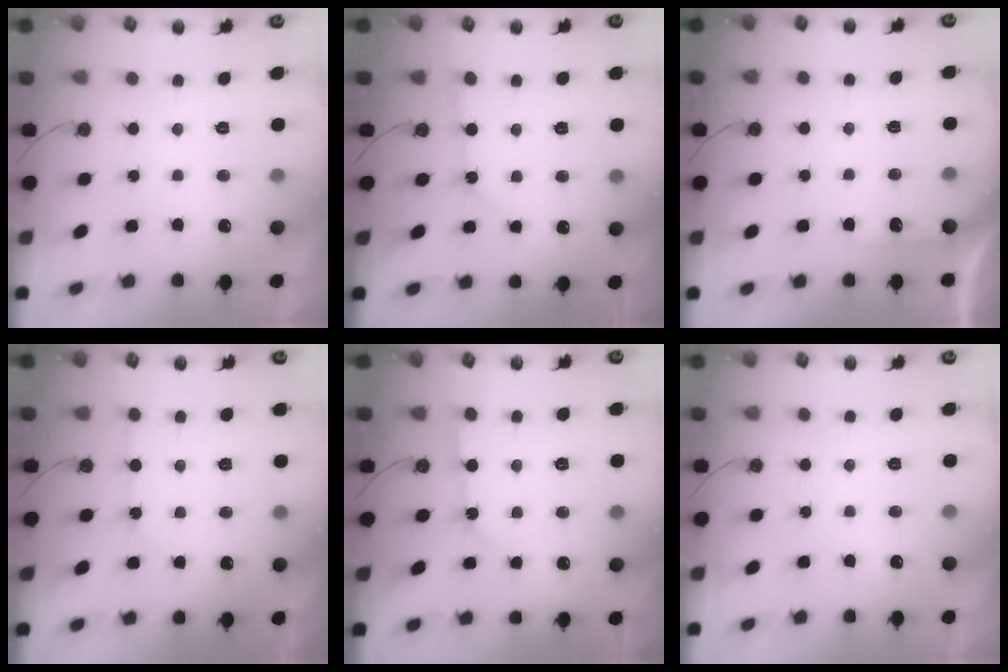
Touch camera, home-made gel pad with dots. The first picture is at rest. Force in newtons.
{"total": 1.9, "press": 1.8, "slide": 0.3}
{"total": 3.0, "press": 3.0, "slide": 0.5}
{"total": 2.9, "press": 2.9, "slide": 0.5}
{"total": 2.6, "press": 2.6, "slide": 0.4}
{"total": 0.0}